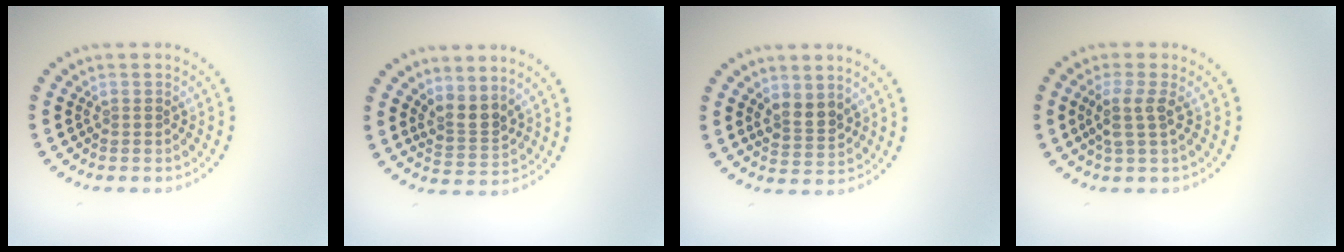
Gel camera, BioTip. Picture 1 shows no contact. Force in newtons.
{"total": 2.6, "press": 2.0, "slide": 1.6}
{"total": 2.4, "press": 2.2, "slide": 1.0}
{"total": 2.3, "press": 1.8, "slide": 1.5}